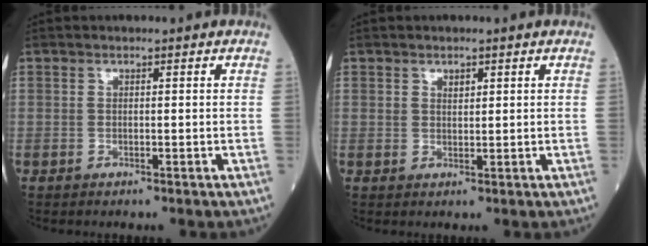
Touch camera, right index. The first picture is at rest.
{"total": 1.2, "force": [0.8, 0.6, 0.7], "torque": [-0.011, 0.000, 0.016]}